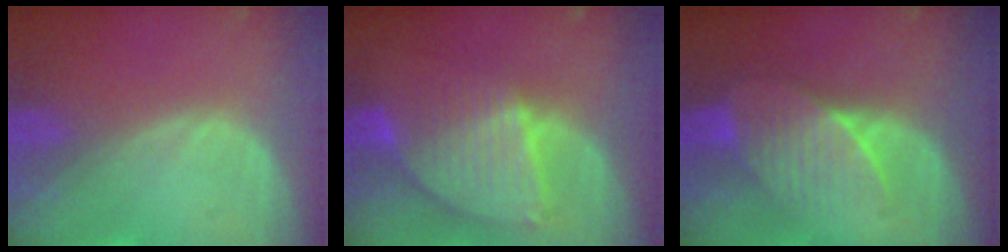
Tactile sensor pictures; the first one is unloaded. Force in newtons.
{"total": 8.5, "press": 7.5, "slide": 4.1}
{"total": 7.4, "press": 6.9, "slide": 2.5}